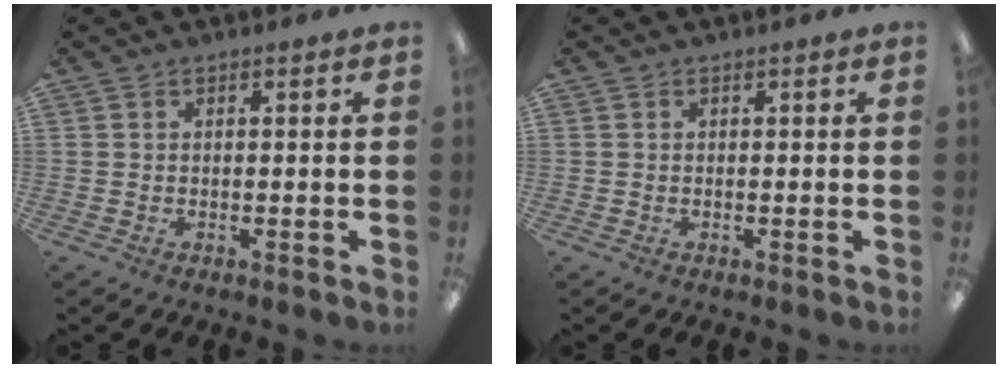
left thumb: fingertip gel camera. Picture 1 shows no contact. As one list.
[{"total": 0.0}]